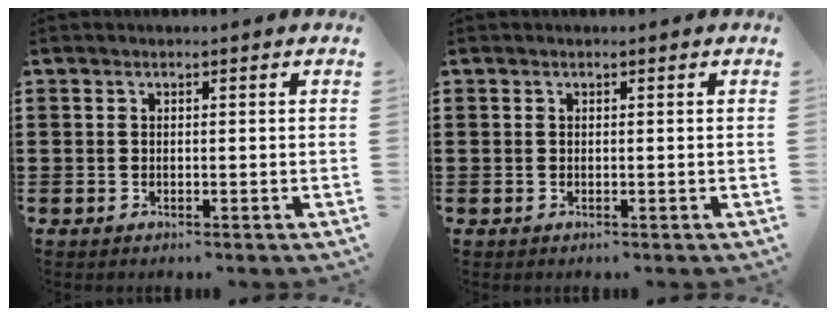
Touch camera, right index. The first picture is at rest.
{"total": 0.0}